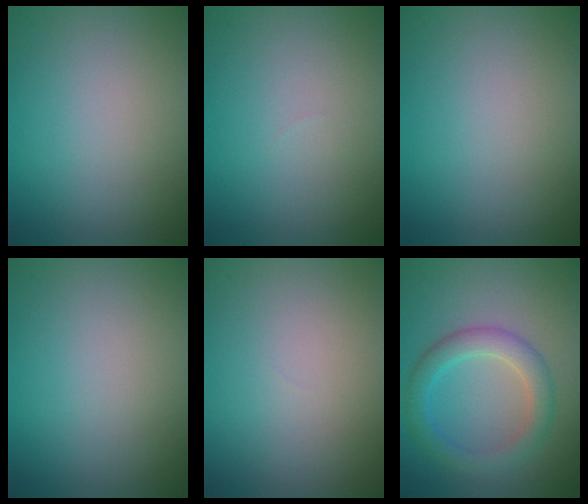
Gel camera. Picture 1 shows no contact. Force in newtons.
{"total": 0.0}
{"total": 0.0}
{"total": 0.0}
{"total": 0.0}
{"total": 3.5, "press": 3.5, "slide": 0.2}